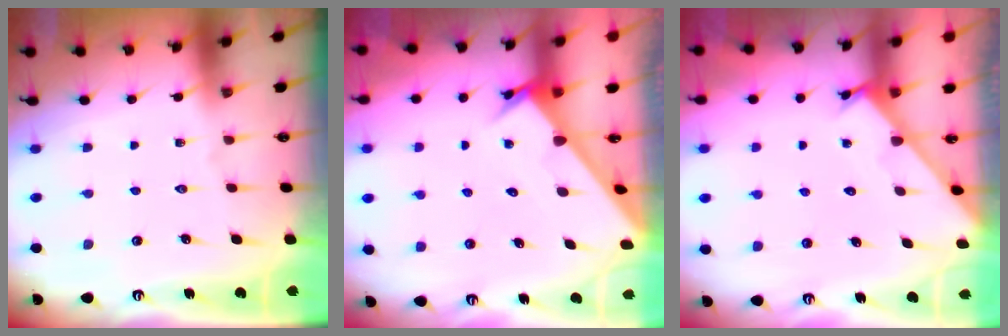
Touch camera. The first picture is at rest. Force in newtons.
{"total": 2.8, "press": 2.8, "slide": 0.0}
{"total": 1.7, "press": 1.7, "slide": 0.1}